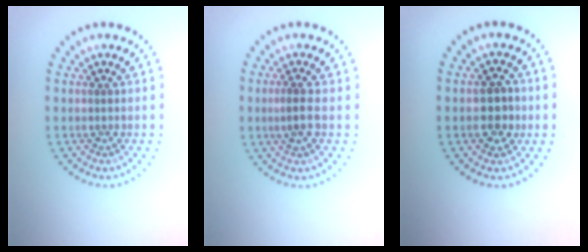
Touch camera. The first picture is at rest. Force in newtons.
{"total": 1.9, "press": 1.8, "slide": 0.8}
{"total": 2.8, "press": 2.7, "slide": 0.3}